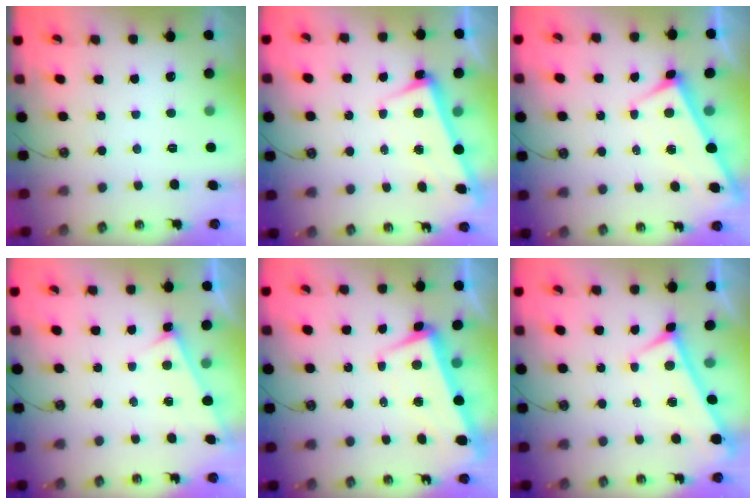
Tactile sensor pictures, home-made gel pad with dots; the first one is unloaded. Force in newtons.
{"total": 2.4, "press": 2.2, "slide": 1.1}
{"total": 2.8, "press": 2.8, "slide": 0.0}
{"total": 6.3, "press": 6.3, "slide": 0.3}
{"total": 2.2, "press": 0.7, "slide": 2.1}
{"total": 0.0}